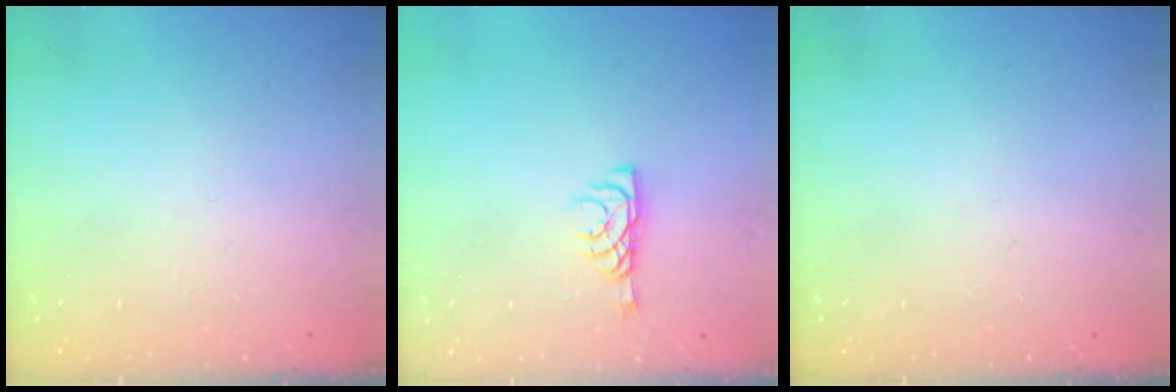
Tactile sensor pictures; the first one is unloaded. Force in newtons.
{"total": 6.0, "press": 6.0, "slide": 0.7}
{"total": 0.0}